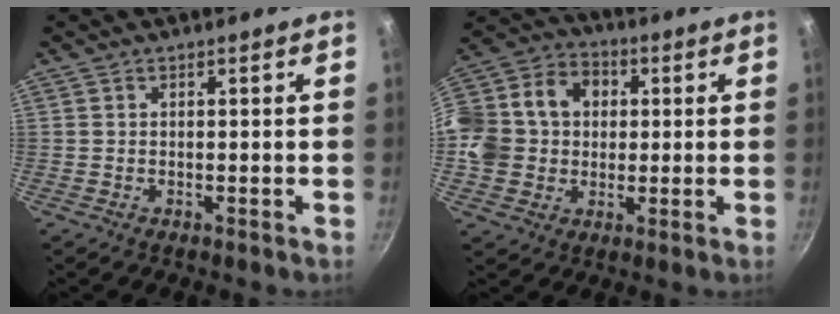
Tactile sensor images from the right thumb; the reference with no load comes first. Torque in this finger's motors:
{"motor_torque": [1.65, 1.63, 1.35, 0.05, 0.13]}